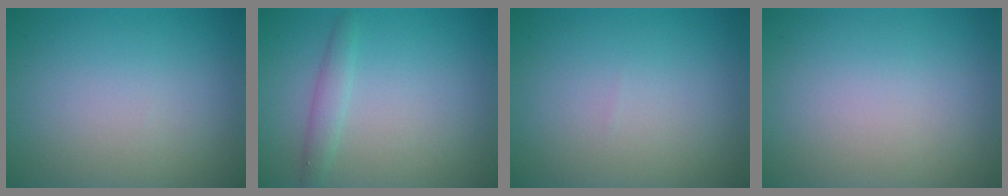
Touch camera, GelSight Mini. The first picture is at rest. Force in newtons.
{"total": 1.6, "press": 1.6, "slide": 0.1}
{"total": 0.0}
{"total": 0.0}